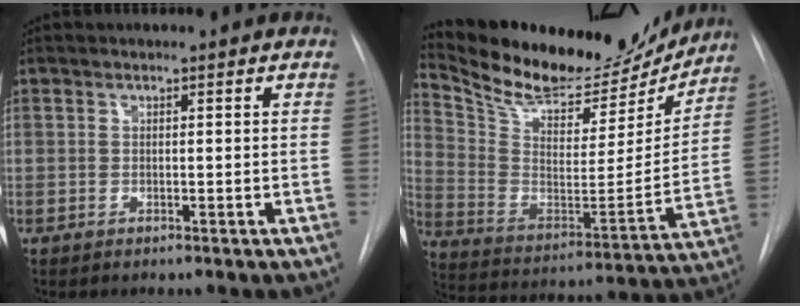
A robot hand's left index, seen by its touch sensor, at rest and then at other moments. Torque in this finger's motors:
{"motor_torque": [0.08, -0.86, 0.29, 0.05]}